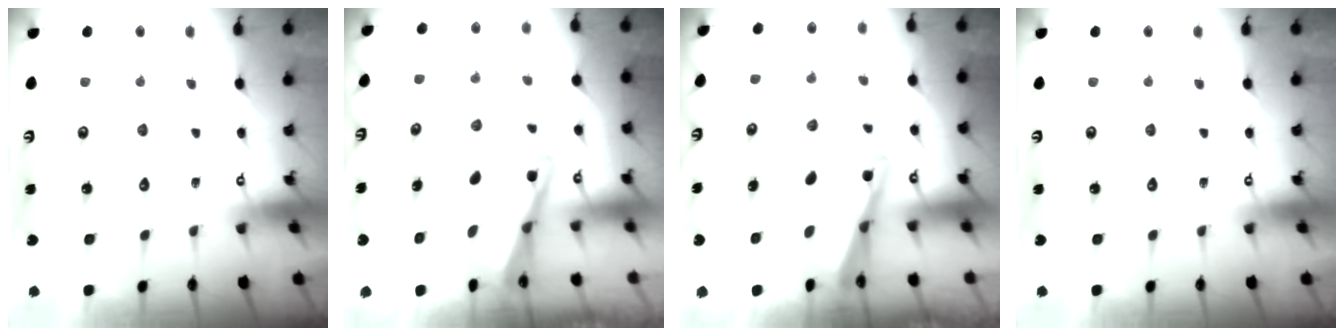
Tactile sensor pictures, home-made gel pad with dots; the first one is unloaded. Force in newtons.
{"total": 3.0, "press": 3.0, "slide": 0.4}
{"total": 2.5, "press": 2.5, "slide": 0.2}
{"total": 0.0}